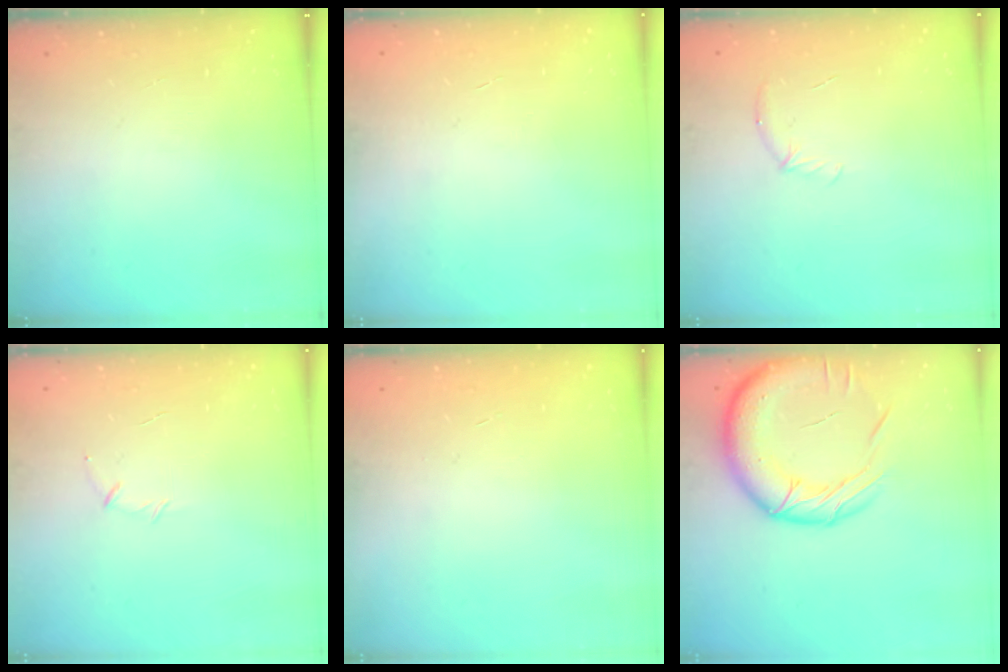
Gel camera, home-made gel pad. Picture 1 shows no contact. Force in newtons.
{"total": 0.6, "press": 0.6, "slide": 0.2}
{"total": 5.5, "press": 5.3, "slide": 1.4}
{"total": 4.1, "press": 4.0, "slide": 1.0}
{"total": 0.6, "press": 0.5, "slide": 0.2}
{"total": 20.3, "press": 19.9, "slide": 4.2}